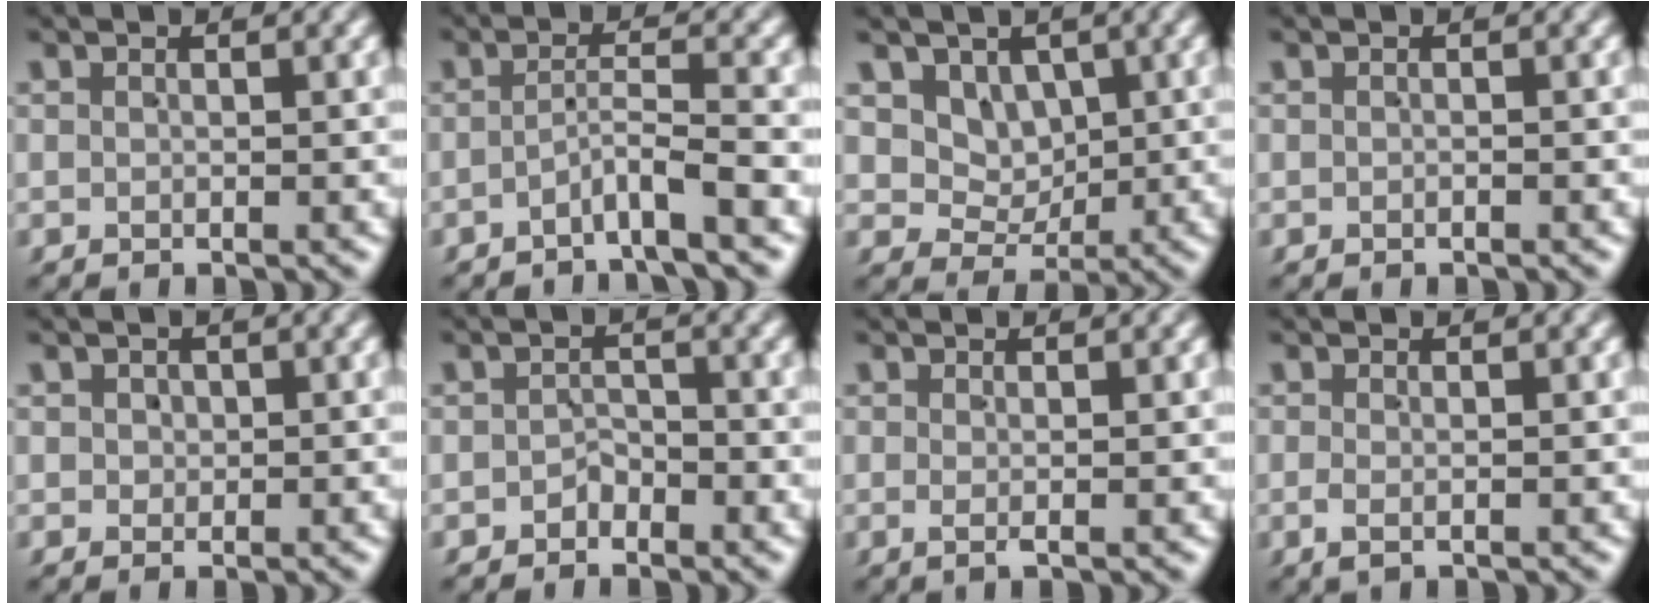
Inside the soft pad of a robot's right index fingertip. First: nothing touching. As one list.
[{"total": 2.6, "force": [-2.2, -0.3, 1.4], "torque": [-0.022, 0.002, -0.038]}, {"total": 4.7, "force": [1.3, 4.1, 1.8], "torque": [-0.021, -0.008, 0.026]}, {"total": 0.0}, {"total": 1.2, "force": [0.2, 1.1, 0.4], "torque": [-0.005, -0.003, 0.007]}, {"total": 1.8, "force": [-1.3, 1.3, 0.1], "torque": [0.010, -0.001, -0.026]}, {"total": 1.0, "force": [-0.2, -0.2, 0.9], "torque": [-0.021, -0.005, 0.000]}, {"total": 1.1, "force": [-0.6, 0.1, 0.9], "torque": [-0.025, -0.008, -0.005]}]